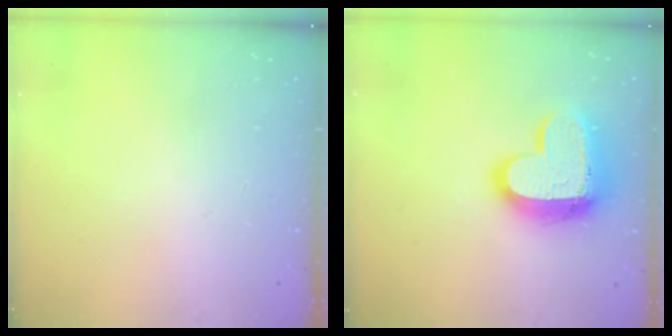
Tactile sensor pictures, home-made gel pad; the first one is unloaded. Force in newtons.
{"total": 16.9, "press": 16.8, "slide": 1.3}